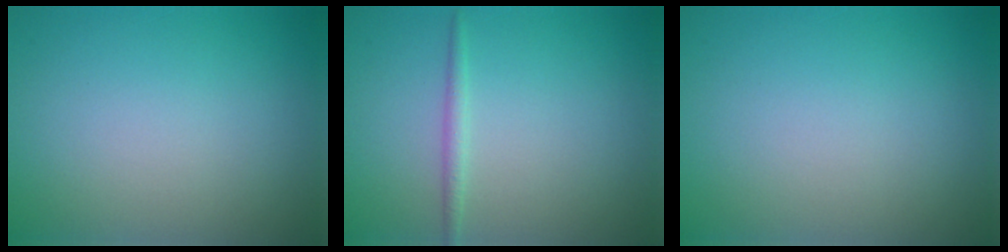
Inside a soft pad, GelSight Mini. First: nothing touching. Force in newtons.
{"total": 1.1, "press": 1.1, "slide": 0.1}
{"total": 0.0}